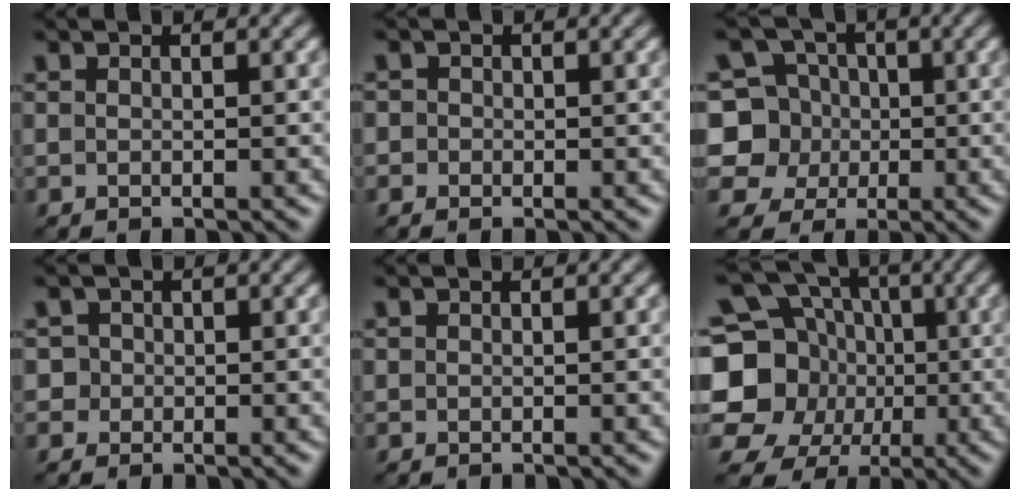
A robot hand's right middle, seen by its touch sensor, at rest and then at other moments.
{"total": 1.1, "force": [0.0, 1.1, 0.0], "torque": [0.023, 0.010, -0.005]}
{"total": 5.4, "force": [-0.2, 5.1, 1.8], "torque": [-0.027, 0.014, -0.028]}
{"total": 1.7, "force": [-0.1, 1.7, 0.1], "torque": [0.018, 0.015, -0.001]}
{"total": 0.0}
{"total": 13.5, "force": [-1.5, 12.2, 5.7], "torque": [-0.159, 0.005, -0.044]}